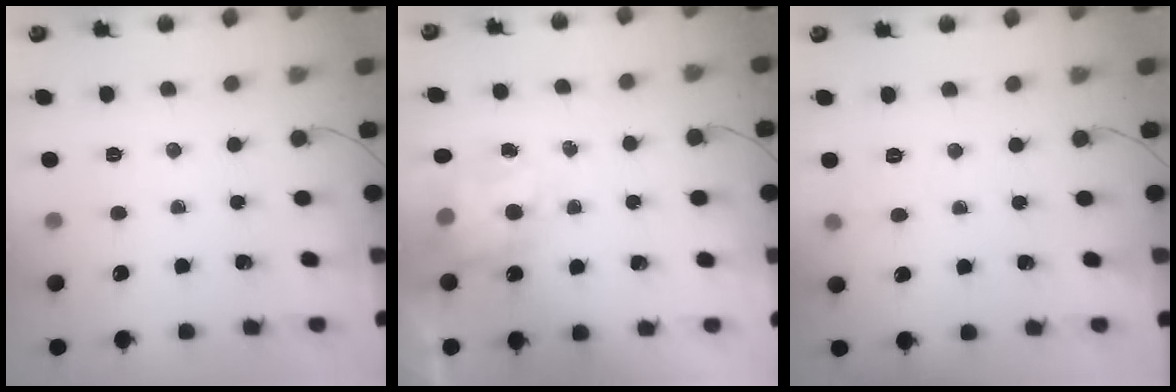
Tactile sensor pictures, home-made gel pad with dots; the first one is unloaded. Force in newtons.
{"total": 6.3, "press": 6.2, "slide": 0.6}
{"total": 5.3, "press": 5.1, "slide": 1.3}